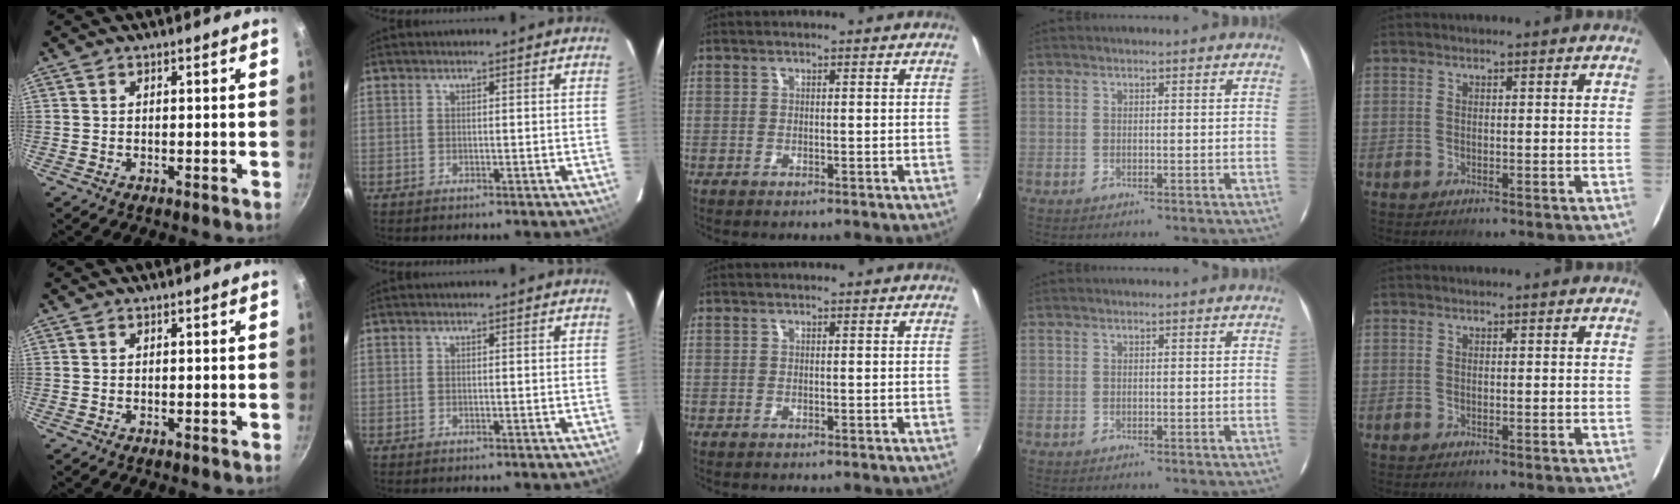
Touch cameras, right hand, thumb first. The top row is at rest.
{}